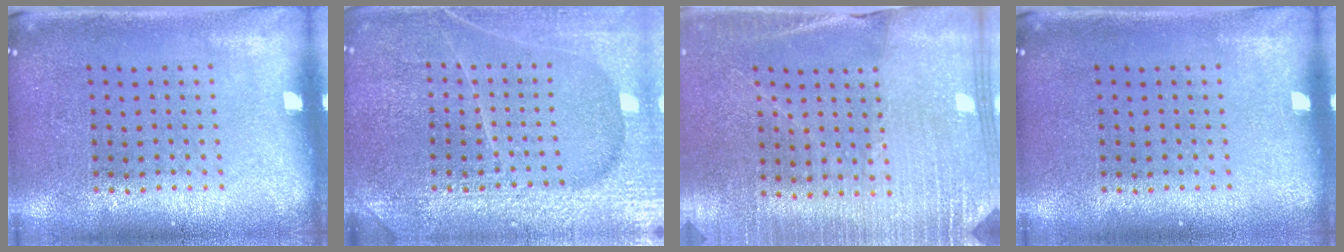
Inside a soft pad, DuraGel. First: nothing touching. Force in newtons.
{"total": 6.7, "press": 6.6, "slide": 0.9}
{"total": 2.8, "press": 2.8, "slide": 0.2}
{"total": 0.0}